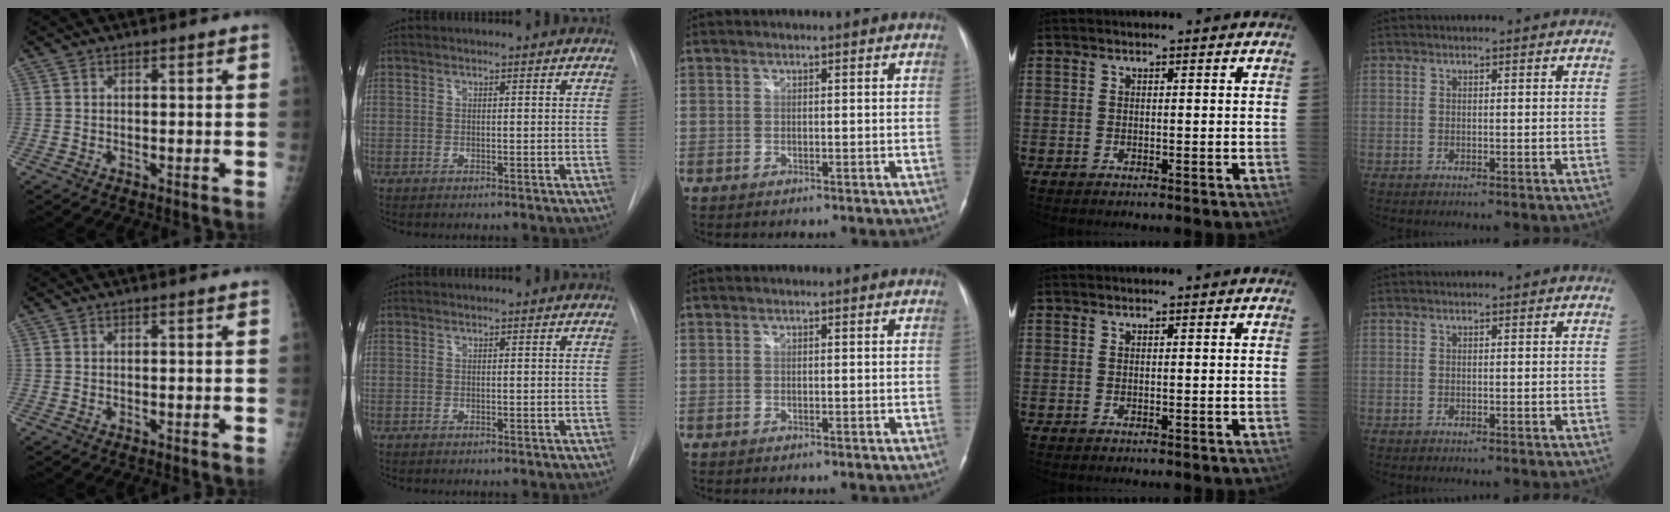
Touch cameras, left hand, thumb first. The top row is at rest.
{}